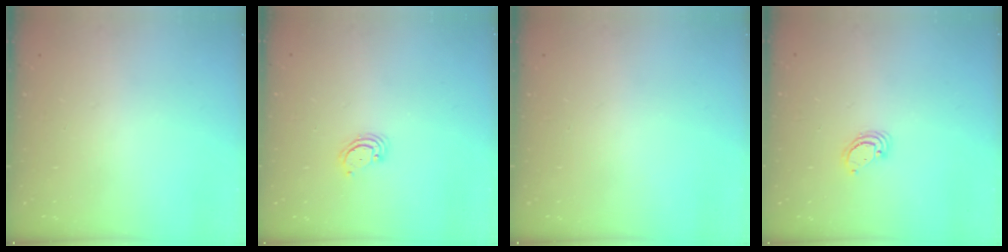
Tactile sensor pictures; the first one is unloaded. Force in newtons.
{"total": 2.9, "press": 2.9, "slide": 0.3}
{"total": 0.0}
{"total": 3.9, "press": 3.9, "slide": 0.3}